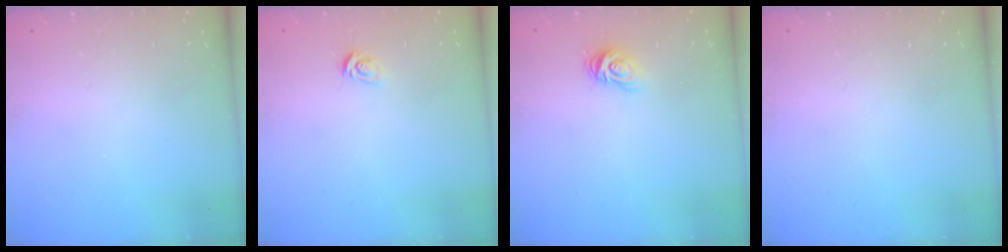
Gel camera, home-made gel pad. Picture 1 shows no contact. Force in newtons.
{"total": 3.7, "press": 3.7, "slide": 0.2}
{"total": 6.9, "press": 6.9, "slide": 0.5}
{"total": 0.0}